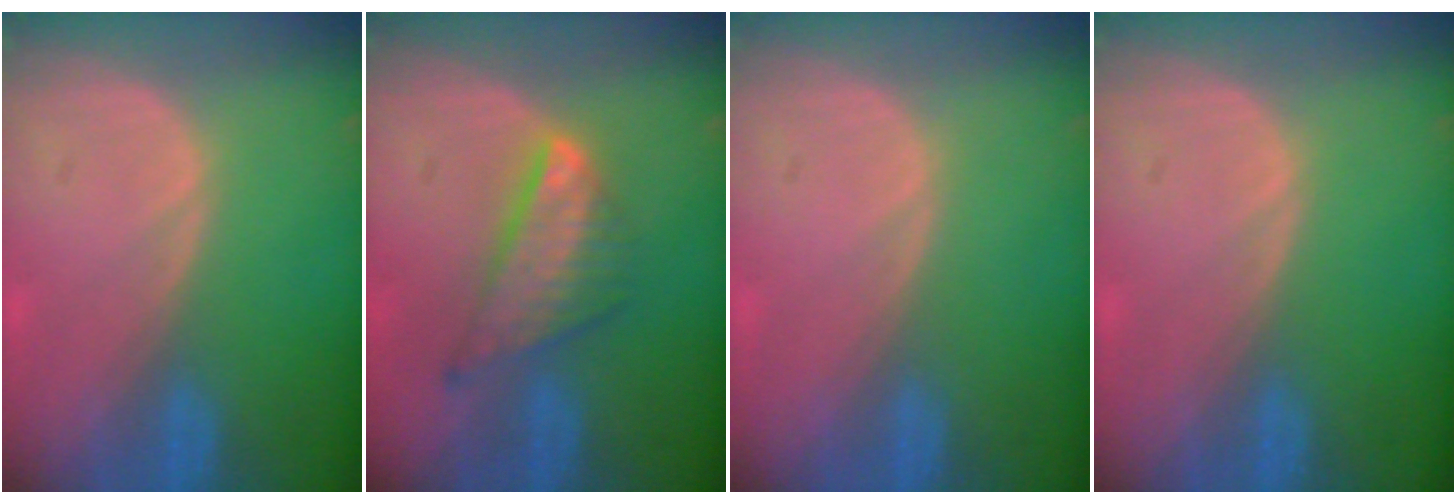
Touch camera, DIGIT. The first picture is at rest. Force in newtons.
{"total": 7.4, "press": 6.5, "slide": 3.6}
{"total": 0.0}
{"total": 0.0}